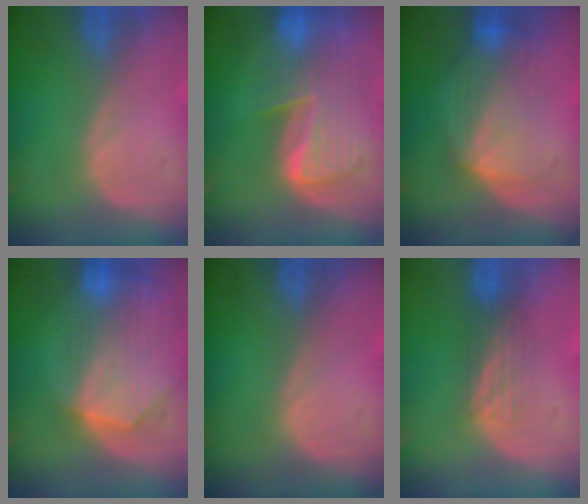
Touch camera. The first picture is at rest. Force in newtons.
{"total": 9.9, "press": 8.6, "slide": 5.0}
{"total": 7.3, "press": 7.2, "slide": 1.4}
{"total": 10.2, "press": 9.0, "slide": 4.9}
{"total": 0.0}
{"total": 2.9, "press": 2.9, "slide": 0.2}